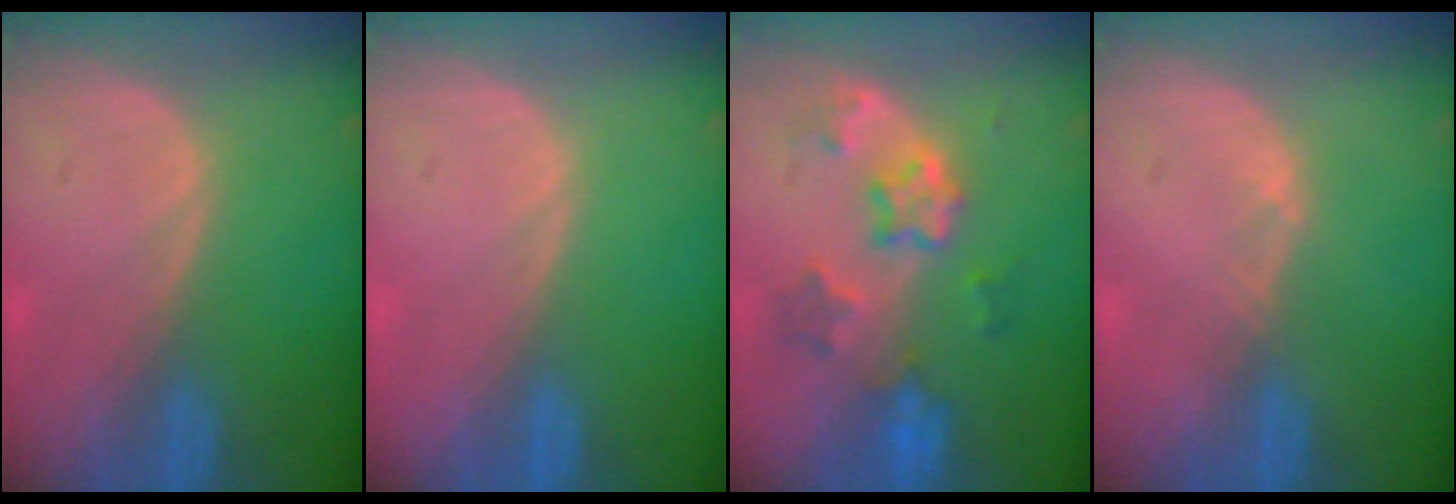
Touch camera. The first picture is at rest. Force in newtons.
{"total": 0.0}
{"total": 6.7, "press": 6.3, "slide": 2.4}
{"total": 0.6, "press": 0.5, "slide": 0.3}